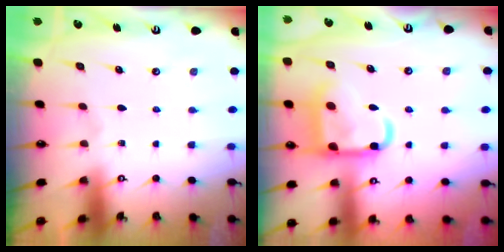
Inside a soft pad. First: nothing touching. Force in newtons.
{"total": 15.7, "press": 15.6, "slide": 1.6}